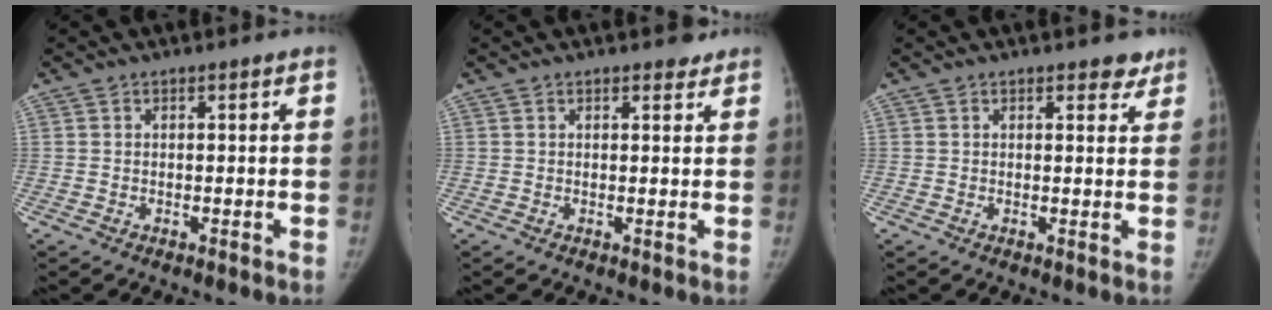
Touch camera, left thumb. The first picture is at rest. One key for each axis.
{"total": 1.8, "fx": 1.5, "fy": 0.9, "fz": 0.2, "tx": 0.009, "ty": -0.011, "tz": 0.014}
{"total": 2.6, "fx": 2.0, "fy": 1.4, "fz": 0.7, "tx": 0.017, "ty": -0.011, "tz": 0.017}